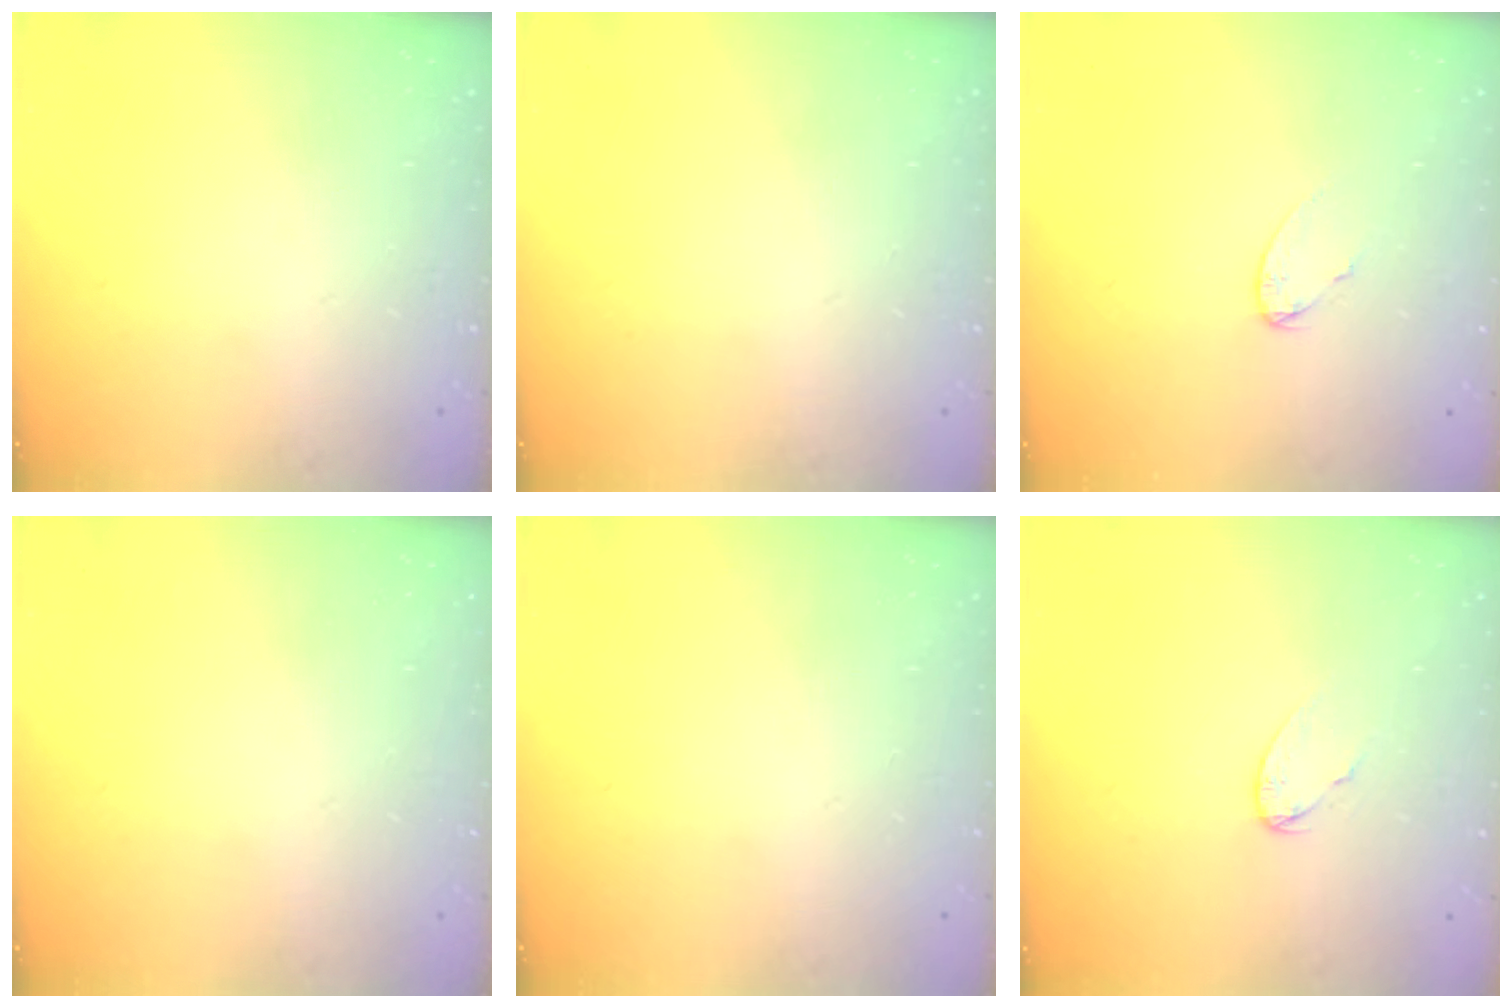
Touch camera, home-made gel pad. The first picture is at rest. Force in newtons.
{"total": 0.0}
{"total": 3.3, "press": 3.3, "slide": 0.2}
{"total": 0.0}
{"total": 0.0}
{"total": 3.9, "press": 3.9, "slide": 0.4}